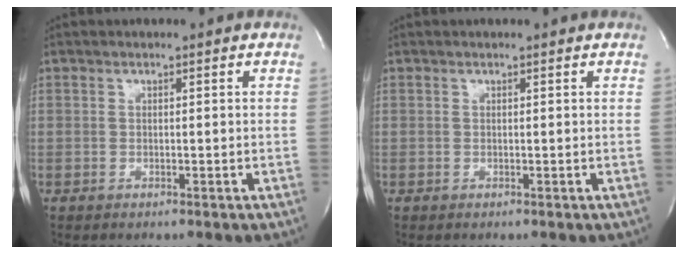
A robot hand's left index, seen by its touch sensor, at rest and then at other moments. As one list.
[{"total": 0.7, "force": [0.6, 0.0, 0.2], "torque": [-0.005, 0.001, 0.008]}]